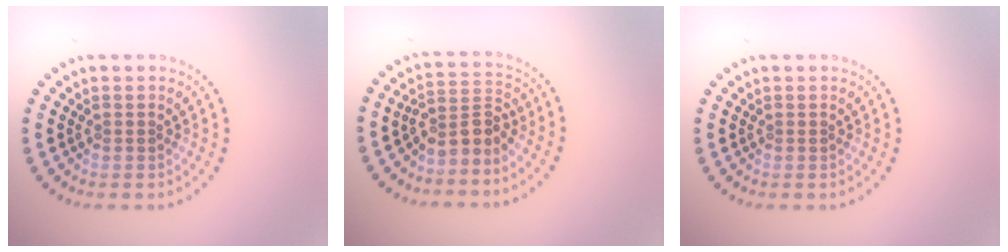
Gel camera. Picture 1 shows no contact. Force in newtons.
{"total": 2.8, "press": 2.0, "slide": 2.0}
{"total": 0.0}